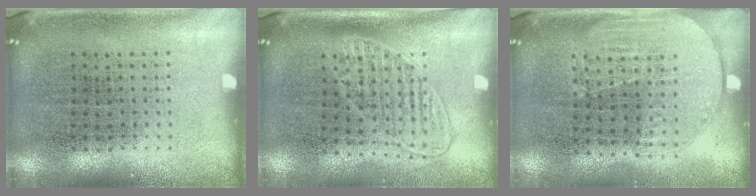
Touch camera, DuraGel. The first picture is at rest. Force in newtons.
{"total": 1.4, "press": 1.2, "slide": 0.7}
{"total": 1.7, "press": 1.4, "slide": 0.8}